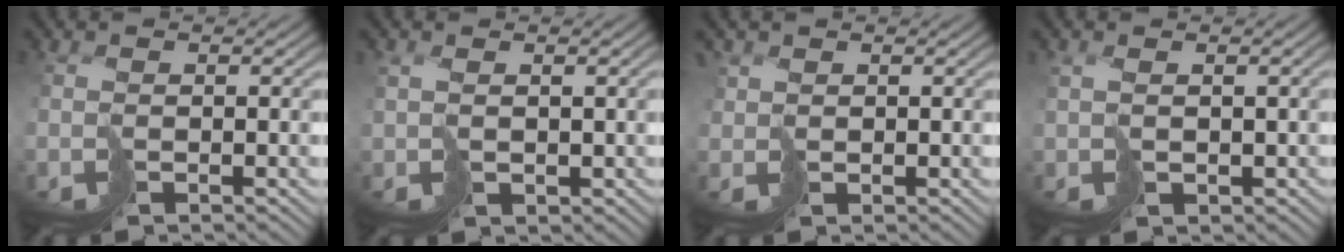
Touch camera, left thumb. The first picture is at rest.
{"total": 2.2, "force": [1.0, 0.9, 1.7], "torque": [-0.040, 0.003, 0.027]}
{"total": 1.8, "force": [1.1, 1.4, 0.4], "torque": [-0.023, -0.001, 0.016]}
{"total": 2.4, "force": [0.7, 1.3, 2.0], "torque": [-0.043, -0.001, 0.021]}